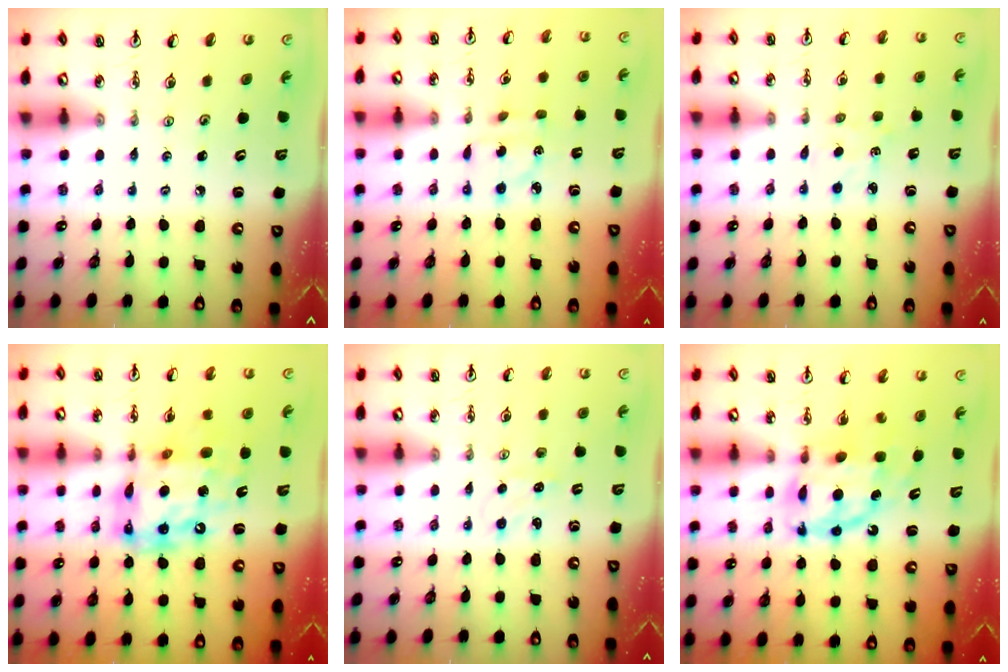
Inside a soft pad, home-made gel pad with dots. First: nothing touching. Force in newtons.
{"total": 3.5, "press": 3.5, "slide": 0.4}
{"total": 2.3, "press": 2.3, "slide": 0.3}
{"total": 16.2, "press": 16.2, "slide": 1.6}
{"total": 1.5, "press": 1.4, "slide": 0.3}
{"total": 11.3, "press": 11.2, "slide": 1.6}